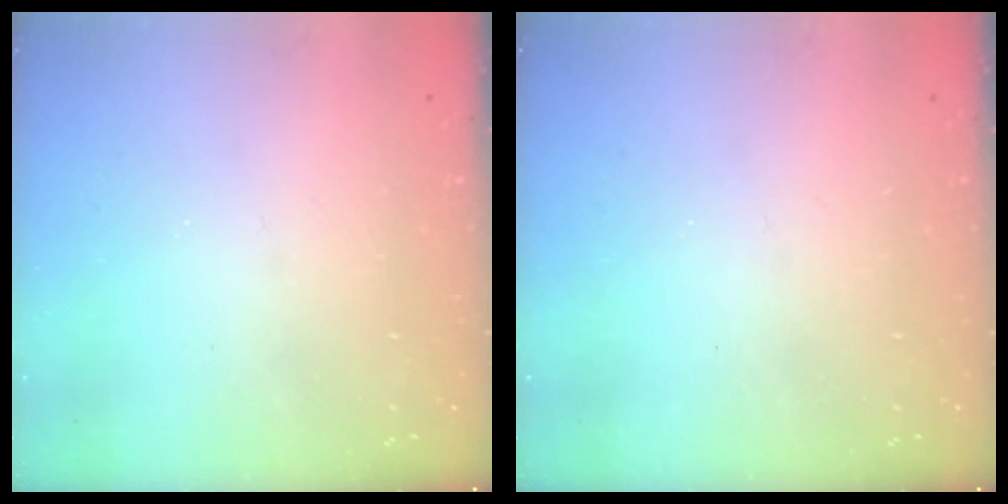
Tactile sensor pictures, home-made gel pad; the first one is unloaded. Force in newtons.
{"total": 0.0}